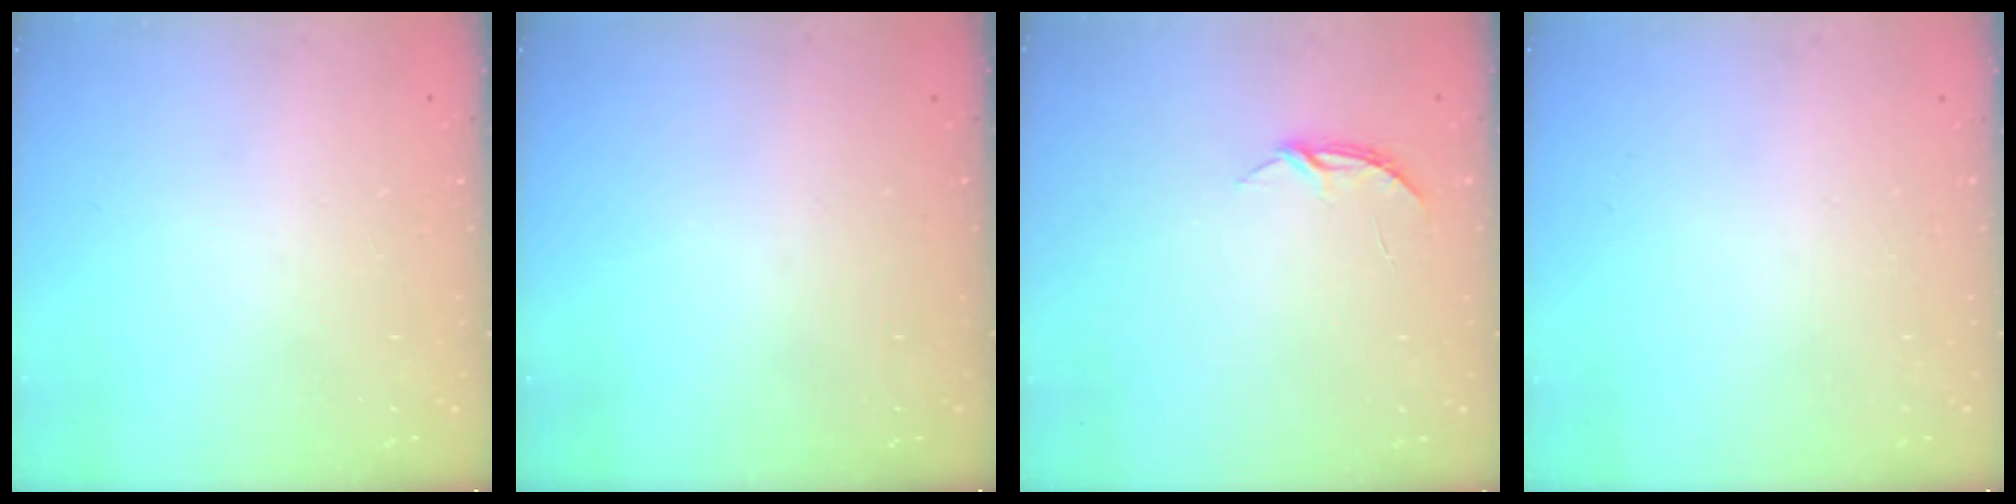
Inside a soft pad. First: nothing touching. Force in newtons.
{"total": 0.0}
{"total": 3.7, "press": 3.7, "slide": 0.3}
{"total": 0.0}